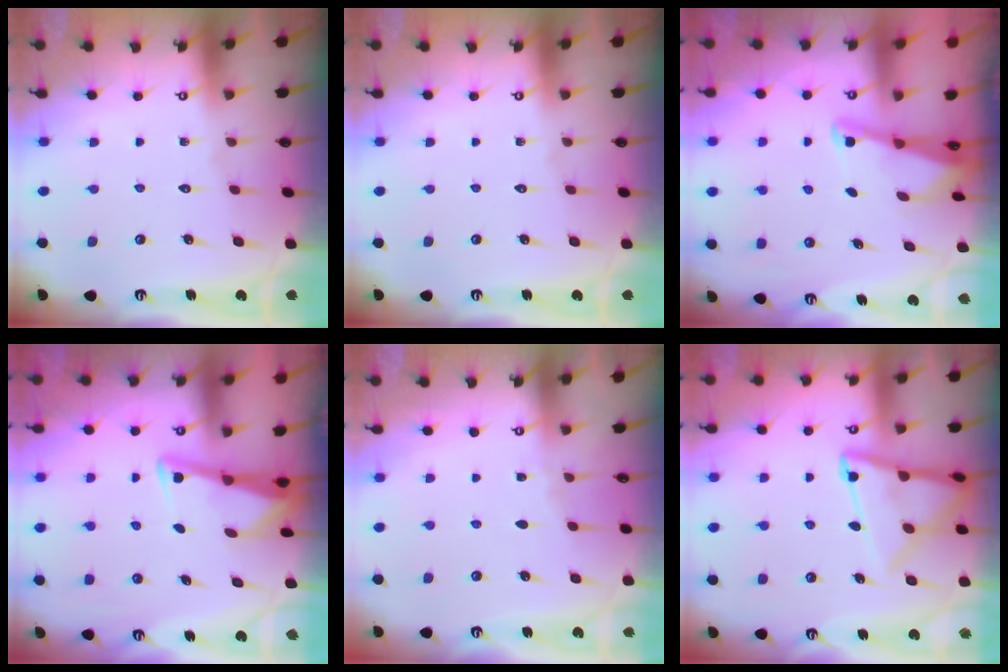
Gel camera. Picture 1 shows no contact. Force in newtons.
{"total": 0.0}
{"total": 2.2, "press": 2.2, "slide": 0.3}
{"total": 3.2, "press": 3.1, "slide": 0.3}
{"total": 2.4, "press": 2.3, "slide": 0.4}
{"total": 13.1, "press": 13.1, "slide": 1.4}